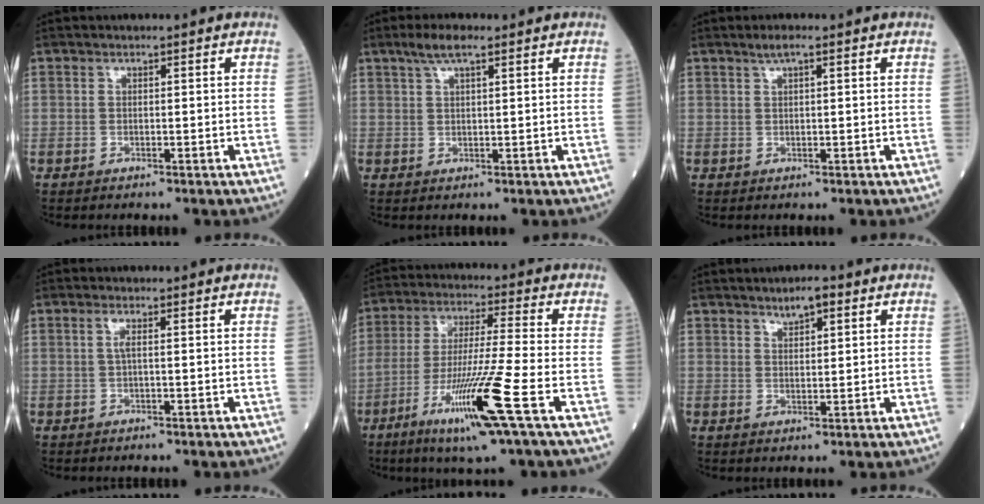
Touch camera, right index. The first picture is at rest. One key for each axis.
{"total": 3.8, "fx": 2.5, "fy": 0.6, "fz": 2.7, "tx": -0.059, "ty": 0.012, "tz": 0.051}
{"total": 1.7, "fx": 1.1, "fy": 0.0, "fz": 1.2, "tx": -0.029, "ty": 0.011, "tz": 0.022}
{"total": 1.1, "fx": 0.2, "fy": -0.1, "fz": 1.1, "tx": -0.029, "ty": 0.001, "tz": 0.003}
{"total": 13.6, "fx": -6.0, "fy": -1.4, "fz": 12.1, "tx": -0.241, "ty": -0.028, "tz": -0.110}
{"total": 3.1, "fx": 2.1, "fy": 0.8, "fz": 2.1, "tx": -0.036, "ty": 0.004, "tz": 0.037}